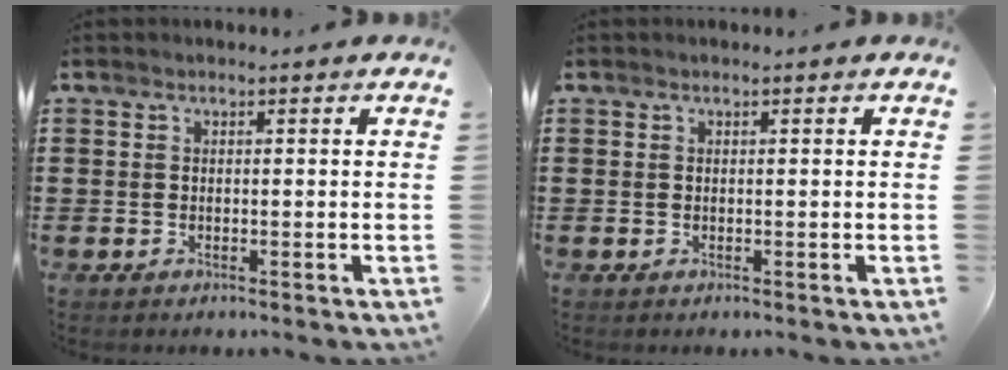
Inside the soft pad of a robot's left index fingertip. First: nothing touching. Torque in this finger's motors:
{"motor_torque": [-0.01, 0.01, 0.00, 0.00]}